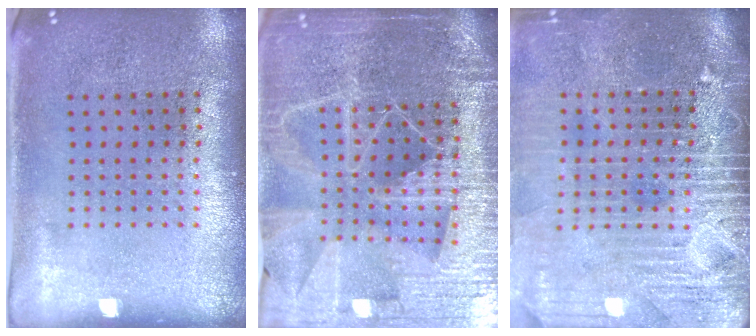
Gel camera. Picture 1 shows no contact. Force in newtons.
{"total": 5.8, "press": 5.1, "slide": 2.7}
{"total": 4.4, "press": 3.7, "slide": 2.3}